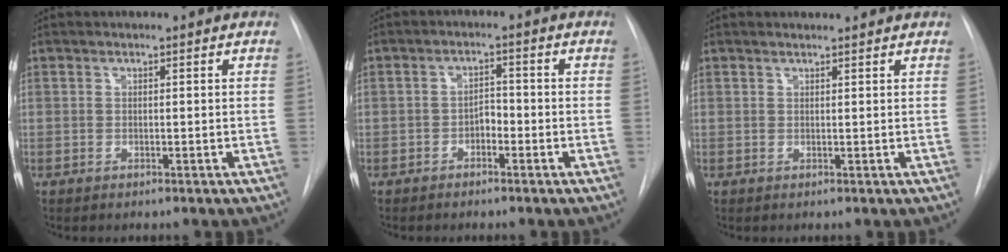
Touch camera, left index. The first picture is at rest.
{"total": 2.3, "force": [-1.2, 1.3, 1.5], "torque": [-0.017, 0.008, -0.023]}
{"total": 2.3, "force": [2.2, 0.3, 0.3], "torque": [-0.012, 0.014, 0.030]}